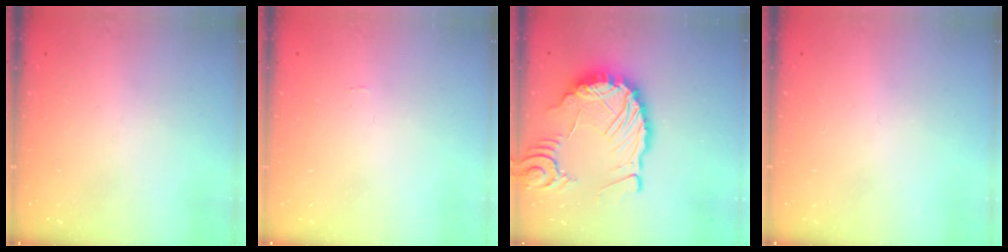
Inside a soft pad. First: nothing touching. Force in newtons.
{"total": 1.0, "press": 1.0, "slide": 0.0}
{"total": 14.2, "press": 14.1, "slide": 1.6}
{"total": 0.0}